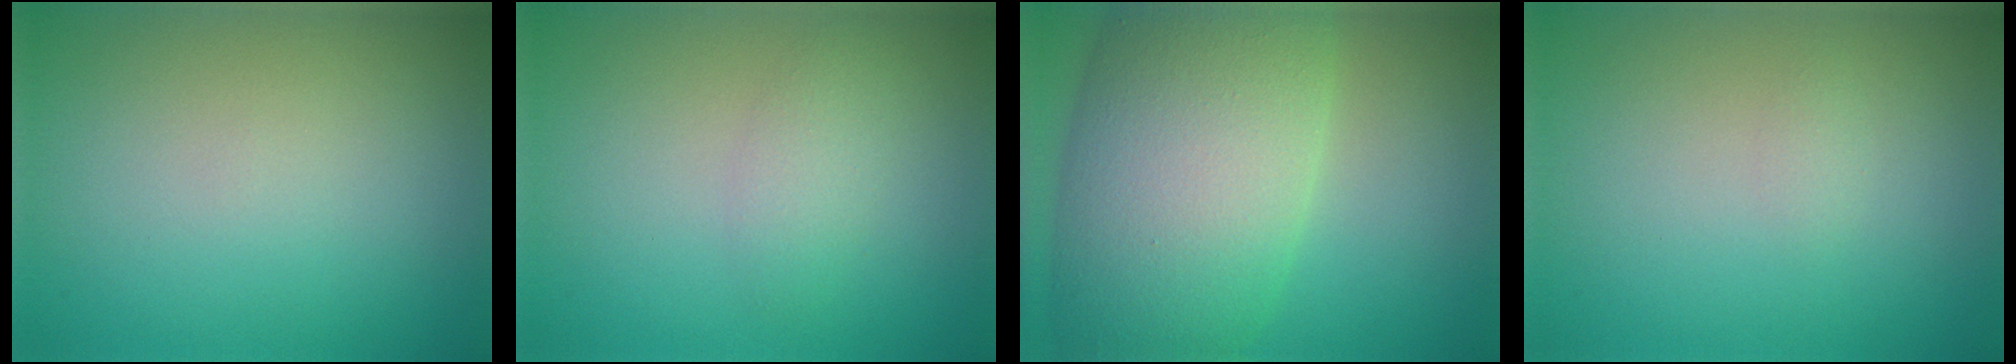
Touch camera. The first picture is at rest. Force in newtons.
{"total": 1.7, "press": 1.7, "slide": 0.1}
{"total": 13.0, "press": 13.0, "slide": 0.6}
{"total": 0.6, "press": 0.6, "slide": 0.1}